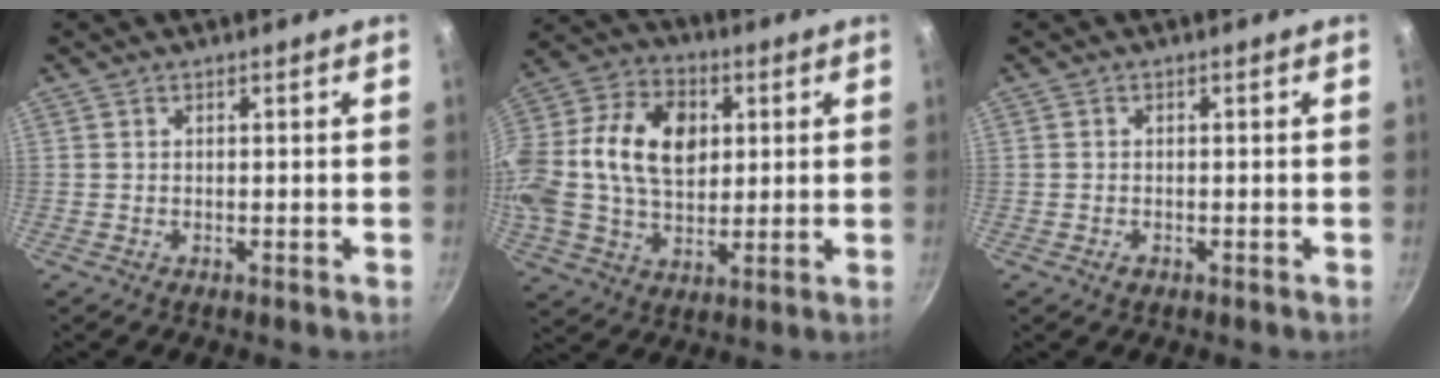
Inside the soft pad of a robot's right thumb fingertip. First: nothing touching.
{"total": 22.7, "force": [3.5, 15.7, 16.0], "torque": [-0.310, 0.028, 0.052]}
{"total": 1.1, "force": [-0.6, 0.7, 0.5], "torque": [-0.008, 0.000, -0.011]}